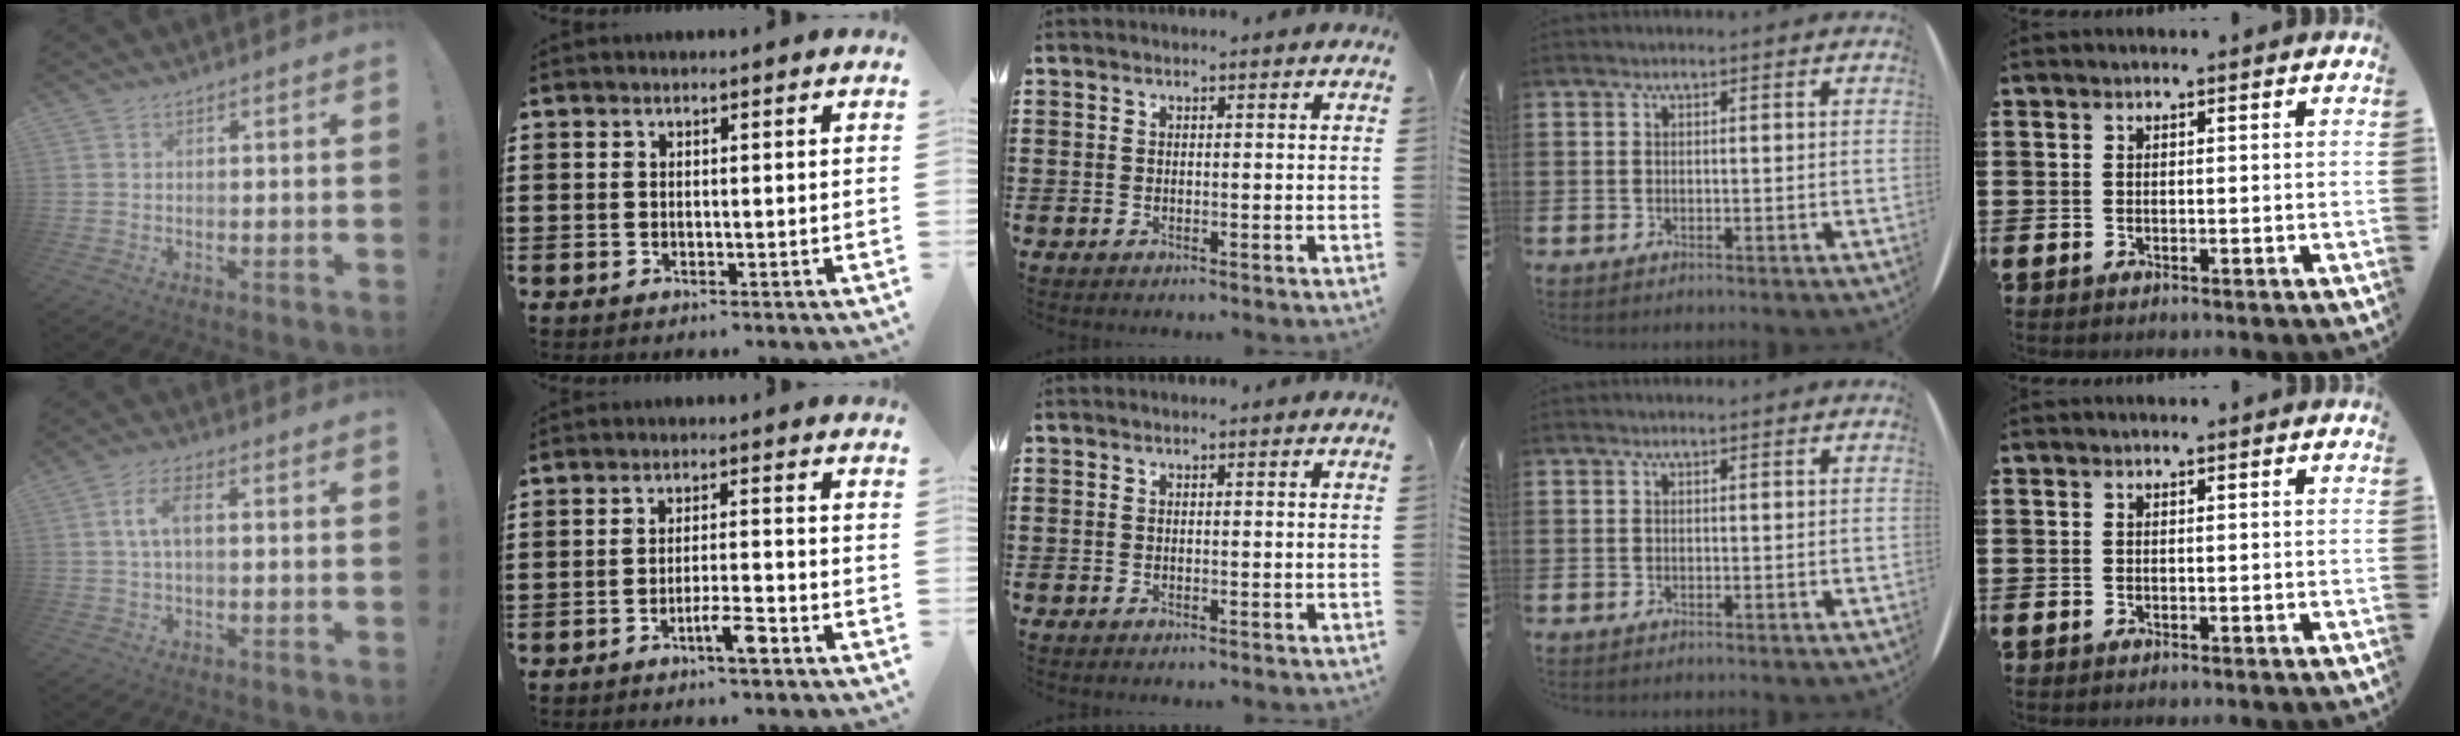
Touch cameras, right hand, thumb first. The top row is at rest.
{"thumb": {"total": 6.0, "force": [0.8, 2.4, 5.5], "torque": [-0.105, 0.002, 0.010]}, "index": {"total": 4.7, "force": [-3.0, 0.5, 3.6], "torque": [-0.064, -0.002, -0.053]}}